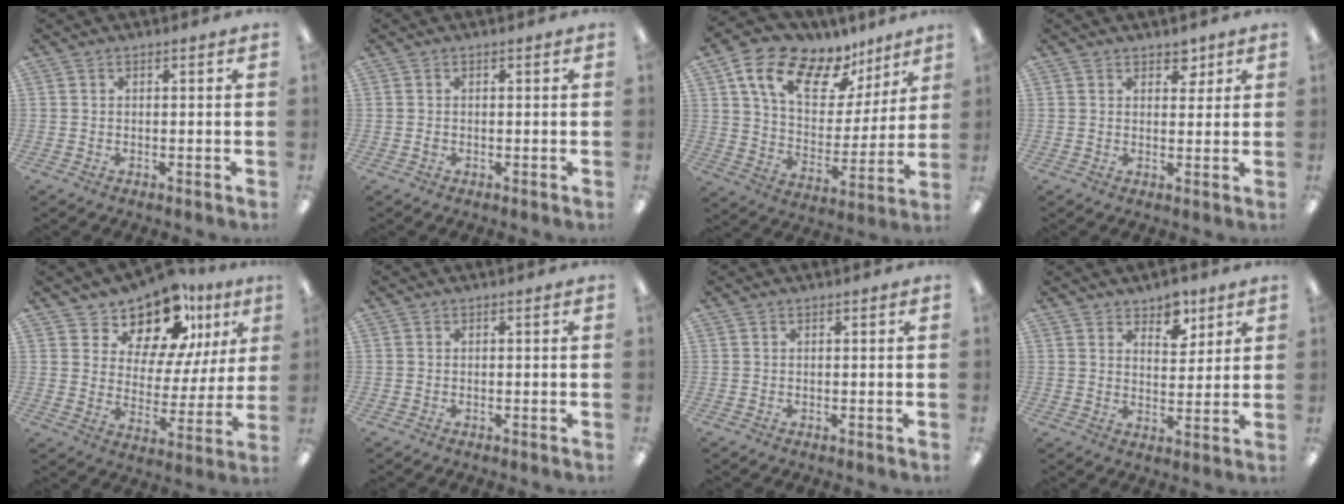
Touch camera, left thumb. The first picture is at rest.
{"total": 0.6, "force": [0.0, 0.5, 0.4], "torque": [-0.009, 0.003, -0.002]}
{"total": 17.2, "force": [11.0, 9.2, 9.4], "torque": [-0.168, -0.058, 0.197]}
{"total": 3.8, "force": [2.8, 2.2, 1.4], "torque": [-0.002, -0.015, 0.045]}
{"total": 14.6, "force": [11.9, 6.6, 5.4], "torque": [-0.101, -0.089, 0.213]}
{"total": 0.0}
{"total": 0.0}
{"total": 6.4, "force": [5.0, 3.5, 2.0], "torque": [-0.009, -0.034, 0.084]}